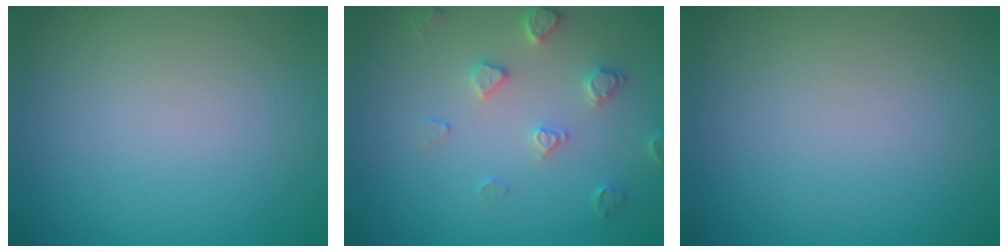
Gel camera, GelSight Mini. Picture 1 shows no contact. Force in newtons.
{"total": 2.5, "press": 2.4, "slide": 0.5}
{"total": 0.0}